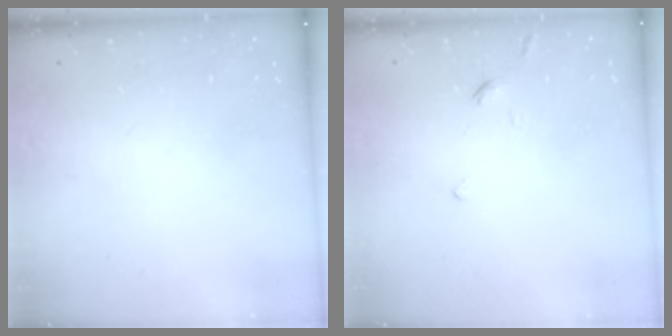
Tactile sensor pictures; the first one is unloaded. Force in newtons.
{"total": 2.4, "press": 2.3, "slide": 0.6}